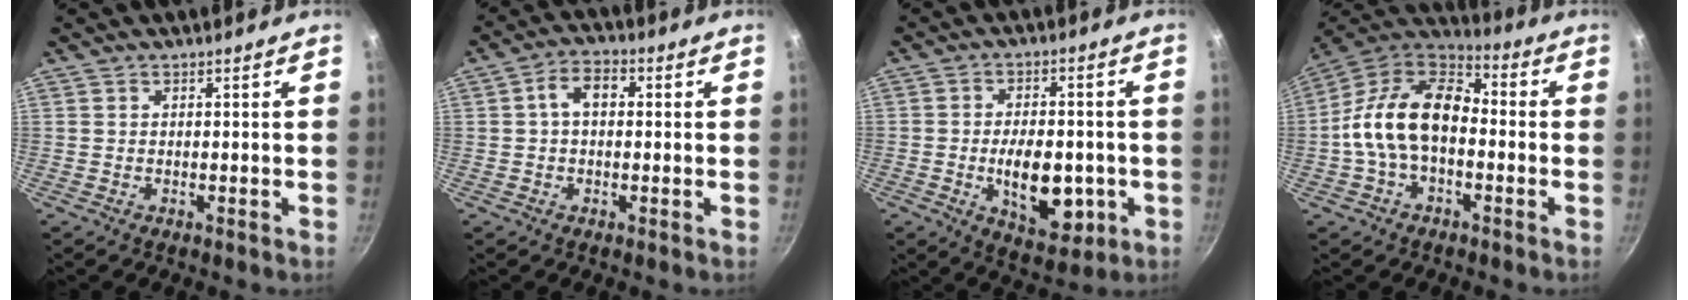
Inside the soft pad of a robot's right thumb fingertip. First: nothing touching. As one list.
[{"total": 5.3, "force": [0.7, 3.5, 3.9], "torque": [-0.056, 0.014, 0.002]}, {"total": 13.0, "force": [-2.8, 7.5, 10.2], "torque": [-0.123, -0.002, -0.031]}, {"total": 16.7, "force": [-1.7, 10.6, 12.8], "torque": [-0.204, 0.046, -0.051]}]